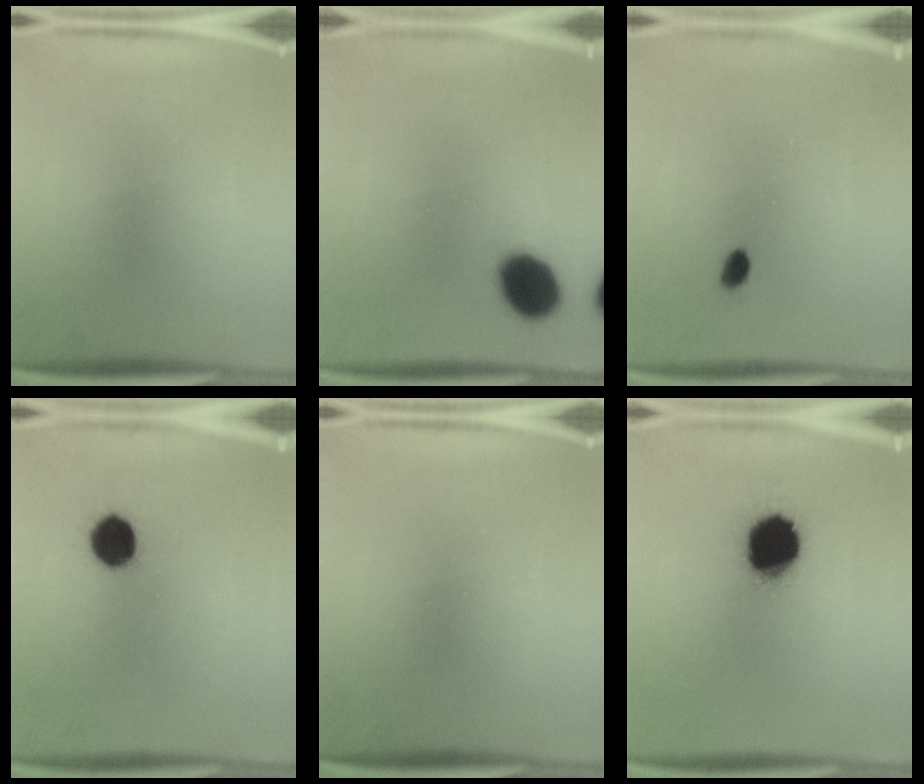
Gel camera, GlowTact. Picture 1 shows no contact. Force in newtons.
{"total": 11.4}
{"total": 1.5}
{"total": 8.1}
{"total": 0.0}
{"total": 16.7}